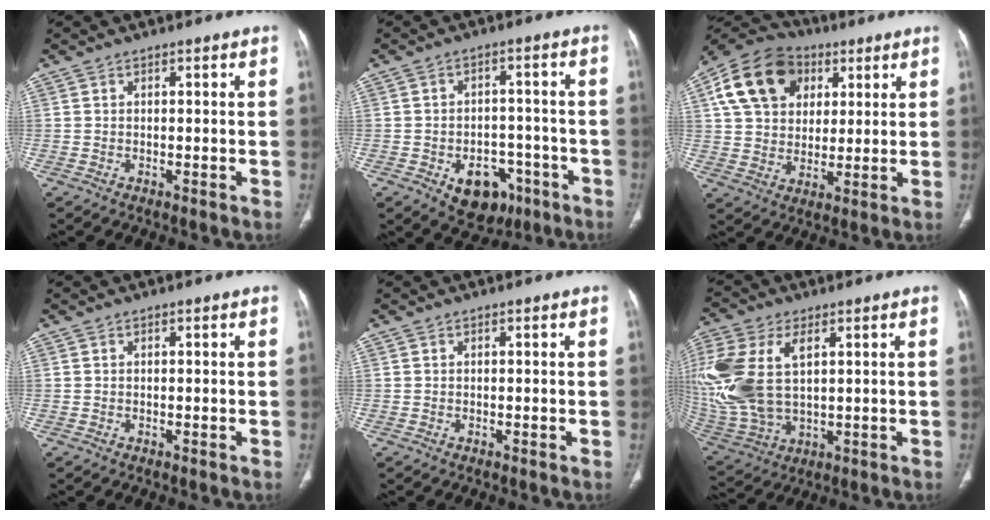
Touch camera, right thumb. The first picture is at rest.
{"total": 9.9, "force": [-4.8, 6.8, 5.4], "torque": [-0.041, 0.031, -0.057]}
{"total": 17.1, "force": [6.2, 12.7, 9.7], "torque": [-0.164, 0.007, 0.104]}
{"total": 0.0}
{"total": 0.0}
{"total": 20.8, "force": [4.4, 12.1, 16.3], "torque": [-0.401, -0.009, 0.091]}